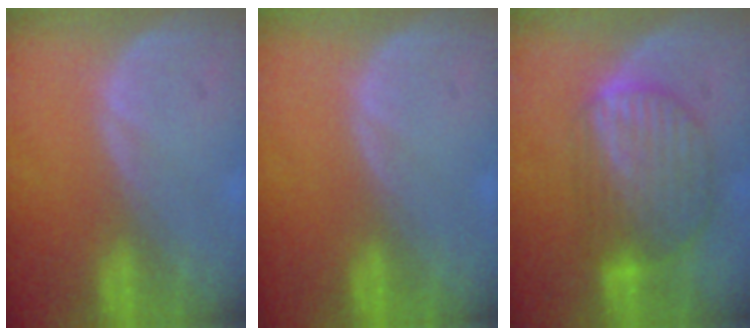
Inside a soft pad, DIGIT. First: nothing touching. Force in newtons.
{"total": 0.0}
{"total": 8.9, "press": 7.8, "slide": 4.4}